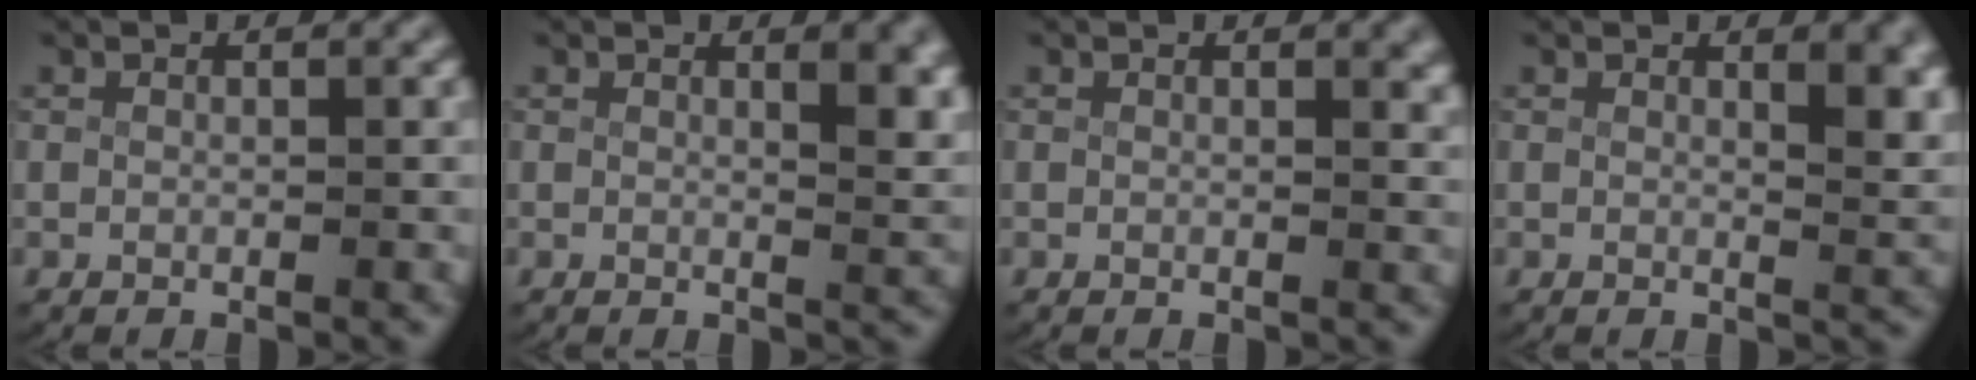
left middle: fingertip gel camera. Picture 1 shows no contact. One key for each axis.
{"total": 2.6, "fx": 1.4, "fy": 0.5, "fz": 2.1, "tx": -0.022, "ty": -0.013, "tz": 0.023}
{"total": 0.8, "fx": 0.6, "fy": 0.1, "fz": 0.5, "tx": -0.004, "ty": -0.004, "tz": 0.008}
{"total": 2.8, "fx": 1.5, "fy": 0.6, "fz": 2.3, "tx": -0.022, "ty": -0.015, "tz": 0.026}